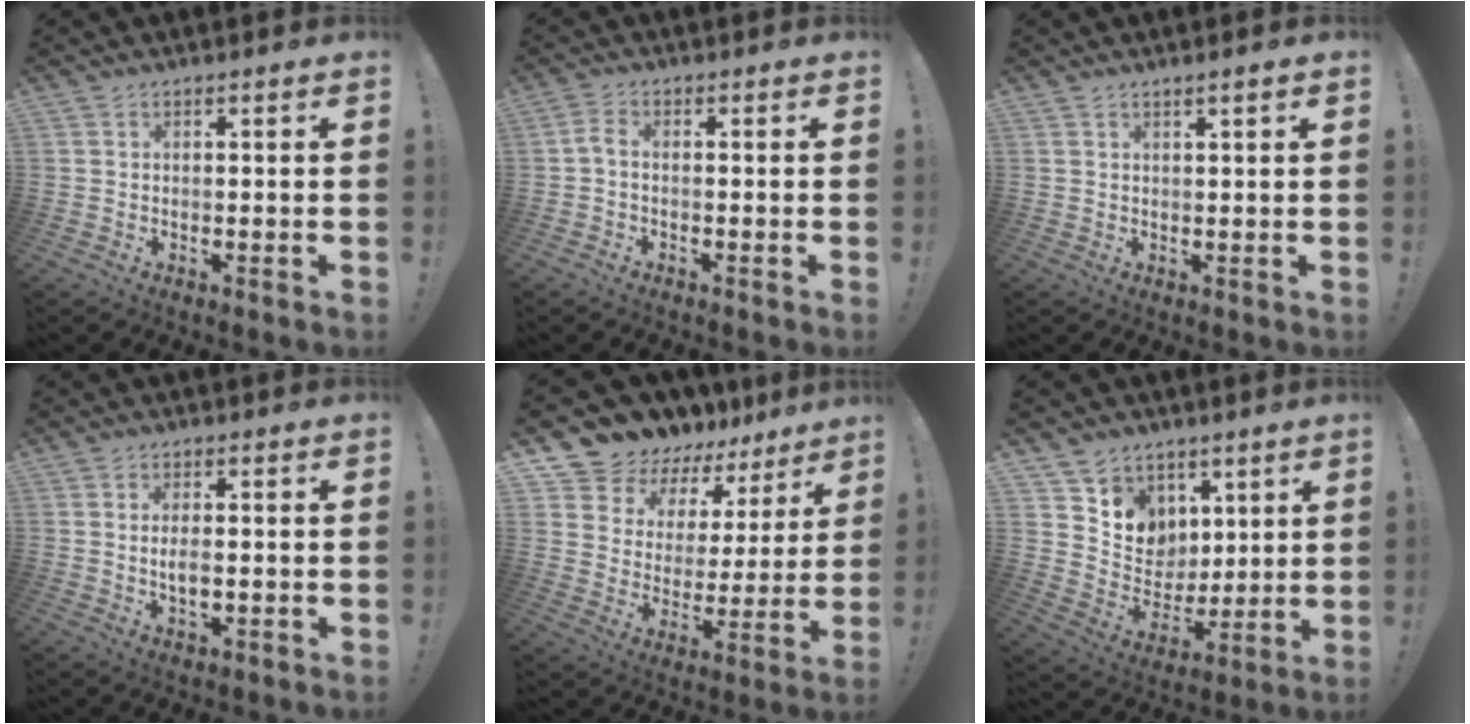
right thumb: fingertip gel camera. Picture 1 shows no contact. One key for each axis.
{"total": 1.8, "fx": 0.4, "fy": 1.1, "fz": 1.3, "tx": -0.021, "ty": 0.004, "tz": 0.006}
{"total": 1.6, "fx": 1.0, "fy": -0.2, "fz": 1.2, "tx": -0.017, "ty": -0.002, "tz": 0.016}
{"total": 4.0, "fx": -0.2, "fy": 2.0, "fz": 3.4, "tx": -0.061, "ty": 0.001, "tz": -0.005}
{"total": 10.3, "fx": 8.9, "fy": 5.2, "fz": 0.8, "tx": -0.038, "ty": -0.083, "tz": 0.169}
{"total": 9.0, "fx": 5.4, "fy": 7.1, "fz": 0.3, "tx": -0.017, "ty": -0.060, "tz": 0.115}